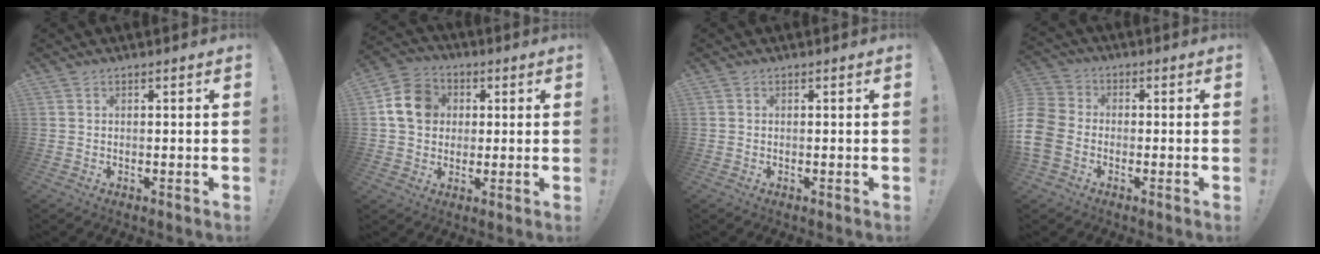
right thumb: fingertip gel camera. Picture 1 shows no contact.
{"total": 11.9, "force": [2.6, 10.2, 5.7], "torque": [-0.079, 0.006, 0.058]}
{"total": 0.0}
{"total": 9.1, "force": [-3.7, 7.0, 4.5], "torque": [-0.101, 0.026, -0.065]}